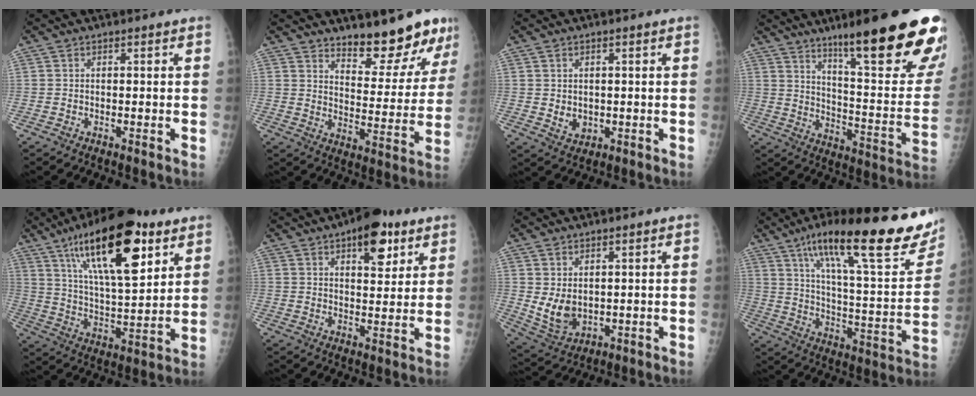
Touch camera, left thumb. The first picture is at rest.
{"total": 13.5, "force": [11.0, 3.9, 6.8], "torque": [-0.048, -0.096, 0.161]}
{"total": 3.4, "force": [0.0, 2.8, 2.1], "torque": [-0.023, -0.005, 0.011]}
{"total": 27.0, "force": [17.3, 4.1, 20.3], "torque": [-0.243, -0.083, 0.257]}
{"total": 23.6, "force": [12.1, 8.4, 18.4], "torque": [-0.277, -0.037, 0.205]}
{"total": 10.5, "force": [5.7, 4.9, 7.4], "torque": [-0.075, -0.022, 0.078]}
{"total": 7.1, "force": [0.9, 4.9, 5.0], "torque": [-0.082, -0.016, 0.038]}
{"total": 30.4, "force": [18.3, 6.8, 23.3], "torque": [-0.323, -0.042, 0.281]}